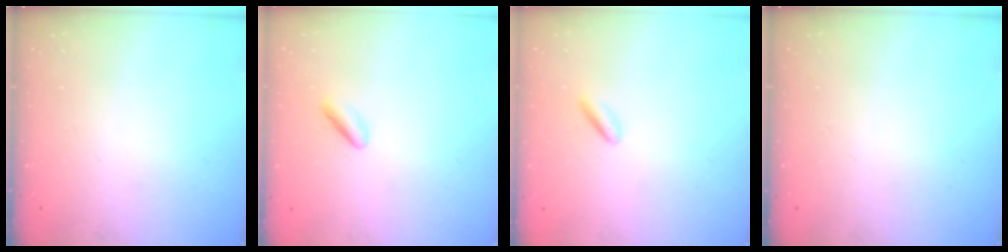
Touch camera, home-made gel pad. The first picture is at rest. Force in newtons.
{"total": 2.0, "press": 1.9, "slide": 0.6}
{"total": 1.4, "press": 1.2, "slide": 0.8}
{"total": 0.0}